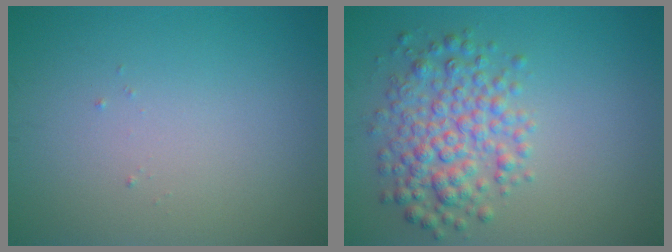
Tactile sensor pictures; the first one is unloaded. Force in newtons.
{"total": 4.8, "press": 4.8, "slide": 0.1}